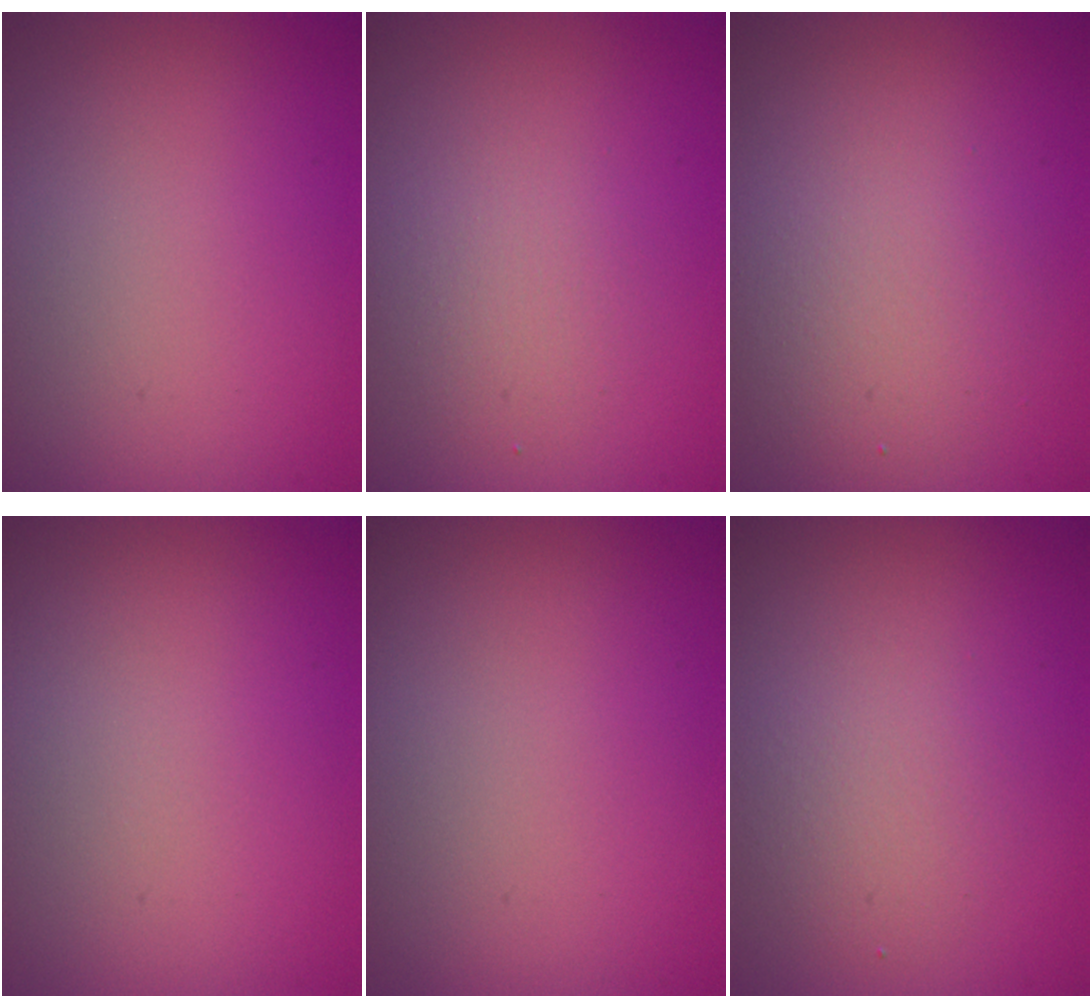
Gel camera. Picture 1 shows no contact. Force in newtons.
{"total": 2.1, "press": 2.0, "slide": 0.1}
{"total": 3.5, "press": 3.5, "slide": 0.2}
{"total": 0.0}
{"total": 0.0}
{"total": 2.3, "press": 2.3, "slide": 0.0}